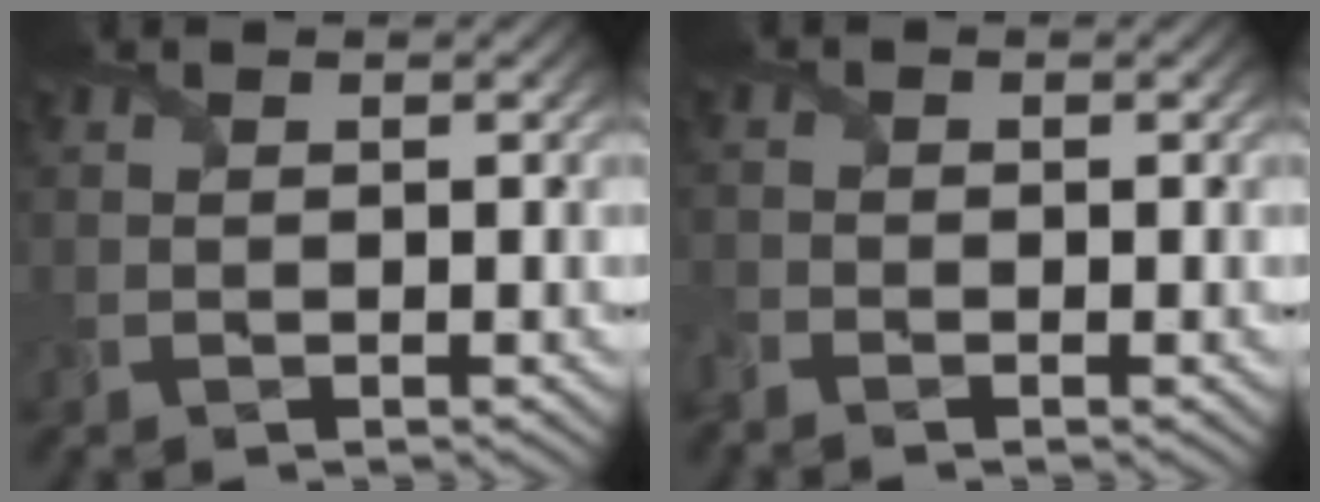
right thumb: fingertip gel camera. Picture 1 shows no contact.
{"total": 1.7, "force": [-1.6, 0.5, 0.5], "torque": [-0.019, -0.013, -0.043]}